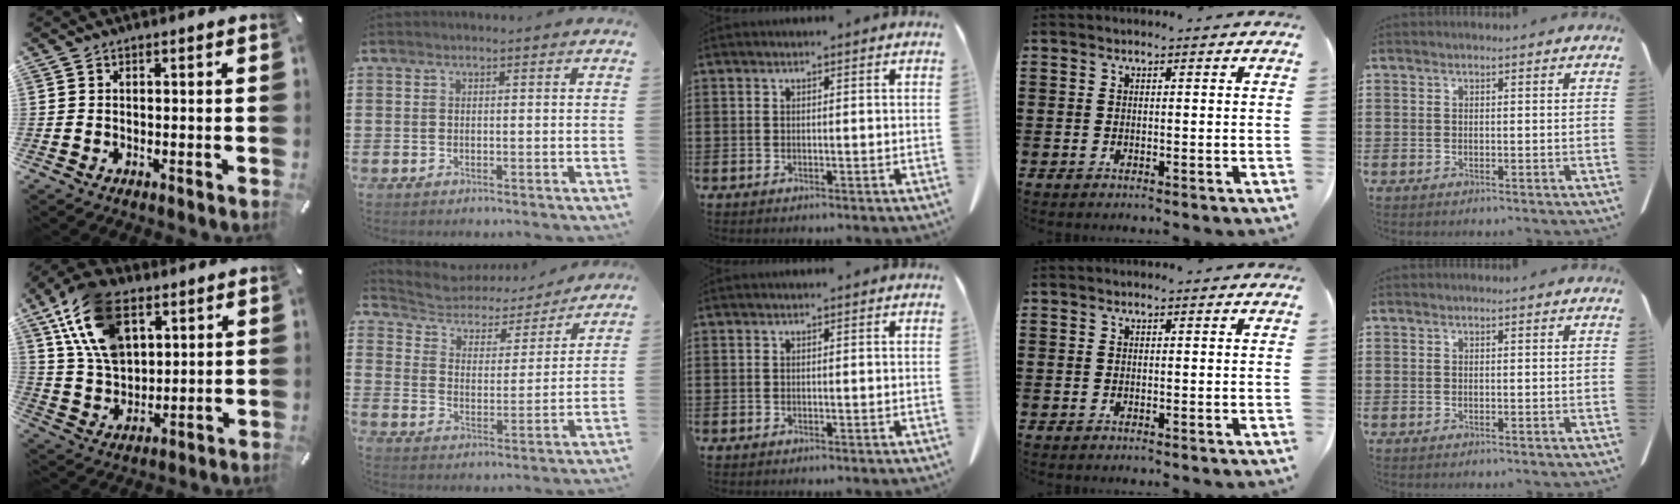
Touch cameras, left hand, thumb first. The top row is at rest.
{"thumb": {"total": 16.3, "force": [7.9, 10.0, 10.2], "torque": [-0.245, -0.022, 0.144]}, "index": {"total": 4.2, "force": [3.9, 1.6, 0.5], "torque": [-0.038, -0.028, 0.061]}}